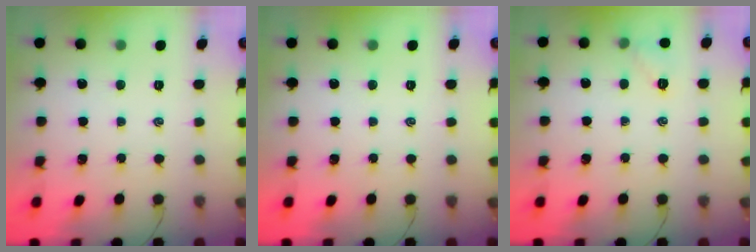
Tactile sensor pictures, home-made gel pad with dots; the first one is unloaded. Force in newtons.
{"total": 0.0}
{"total": 5.6, "press": 5.4, "slide": 1.4}